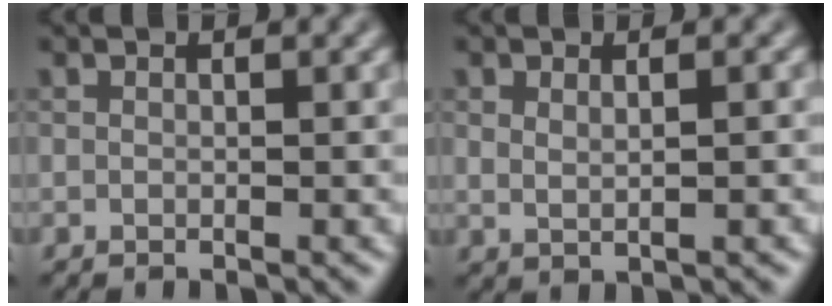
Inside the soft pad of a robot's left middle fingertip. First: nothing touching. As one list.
[{"total": 1.5, "force": [0.5, 0.6, 1.3], "torque": [-0.018, -0.002, 0.009]}]